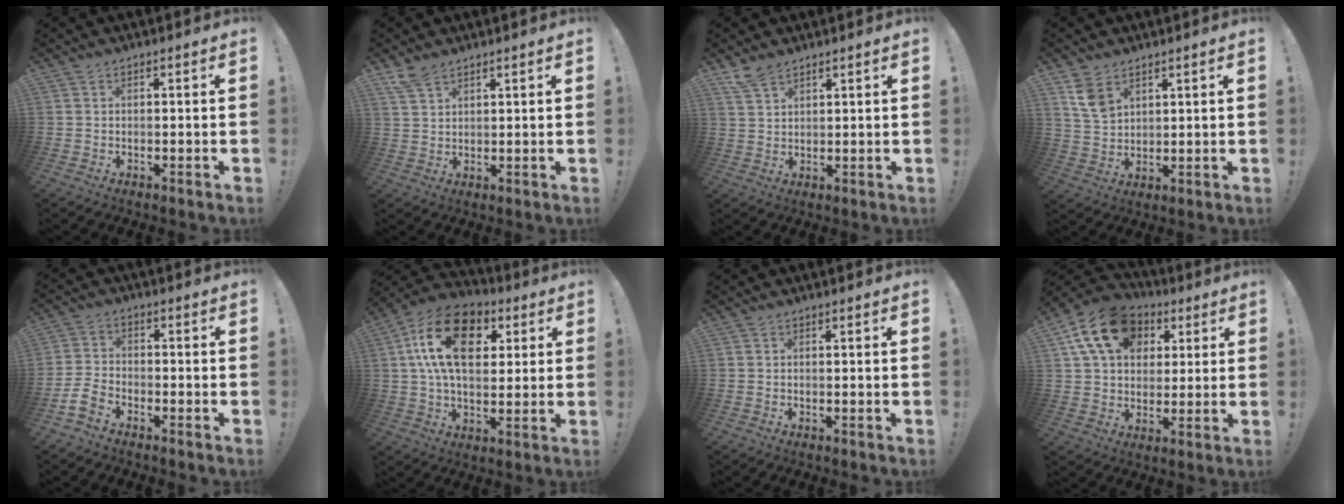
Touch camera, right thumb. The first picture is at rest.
{"total": 5.8, "force": [4.6, 3.0, 1.8], "torque": [-0.034, -0.023, 0.091]}
{"total": 5.9, "force": [4.8, 2.9, 1.8], "torque": [-0.034, -0.025, 0.093]}
{"total": 7.5, "force": [4.5, 4.8, 3.6], "torque": [-0.049, -0.019, 0.089]}
{"total": 6.5, "force": [-4.4, 3.6, 3.1], "torque": [-0.074, 0.011, -0.084]}
{"total": 19.3, "force": [5.7, 12.0, 14.0], "torque": [-0.244, -0.009, 0.097]}
{"total": 0.0}
{"total": 17.6, "force": [6.8, 12.7, 10.0], "torque": [-0.151, -0.015, 0.130]}